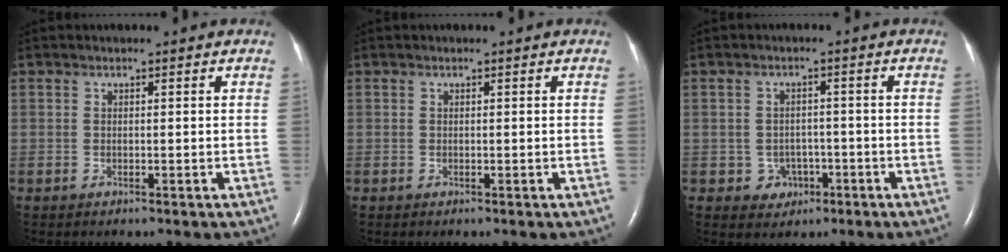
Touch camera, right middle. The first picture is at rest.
{"total": 0.0}
{"total": 3.3, "force": [-1.3, 3.0, 0.6], "torque": [-0.003, 0.011, -0.009]}